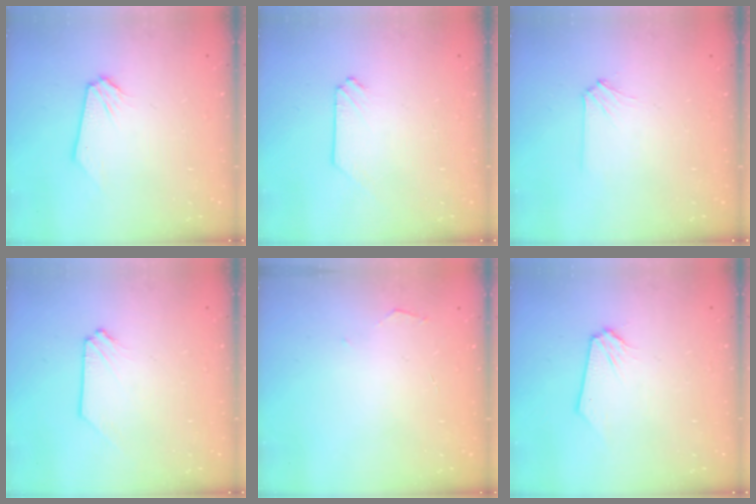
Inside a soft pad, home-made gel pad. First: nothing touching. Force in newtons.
{"total": 0.0}
{"total": 2.4, "press": 2.4, "slide": 0.5}
{"total": 0.0}
{"total": 2.8, "press": 2.8, "slide": 0.4}
{"total": 0.0}